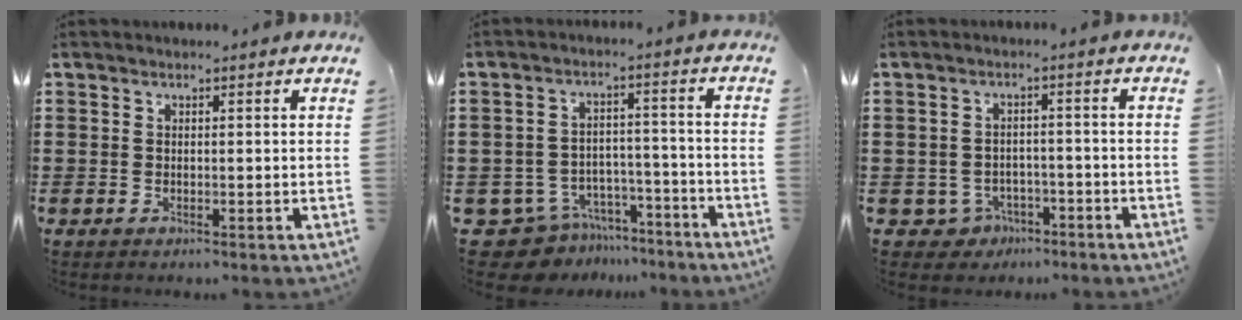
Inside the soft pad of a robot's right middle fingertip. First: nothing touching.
{"total": 7.9, "force": [-7.4, 2.6, 1.3], "torque": [-0.042, 0.020, -0.149]}
{"total": 3.2, "force": [-2.5, 1.9, 0.6], "torque": [-0.028, 0.000, -0.054]}